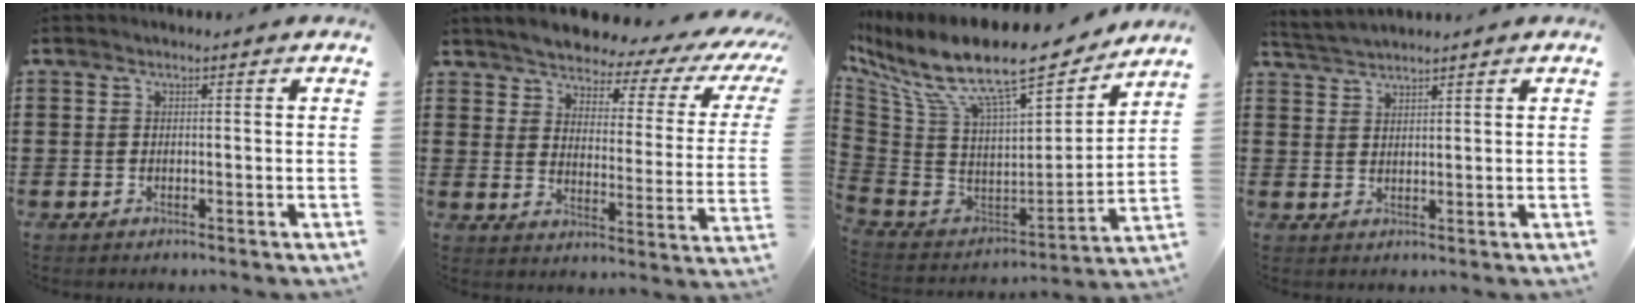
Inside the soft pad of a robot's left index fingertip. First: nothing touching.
{"total": 4.0, "force": [3.7, 0.6, 1.2], "torque": [-0.051, -0.033, 0.056]}
{"total": 15.8, "force": [10.7, 4.3, 10.8], "torque": [-0.242, -0.073, 0.174]}
{"total": 2.2, "force": [2.1, -0.3, 0.0], "torque": [-0.007, -0.002, 0.041]}